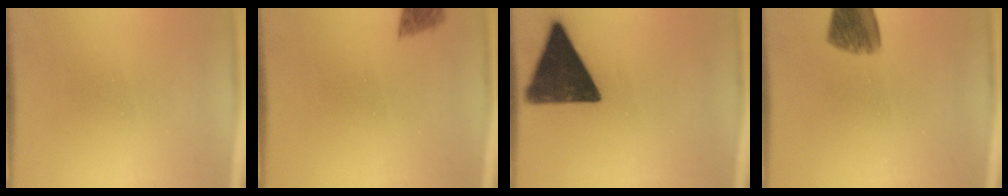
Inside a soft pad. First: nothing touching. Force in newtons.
{"total": 2.7}
{"total": 13.3}
{"total": 7.5}